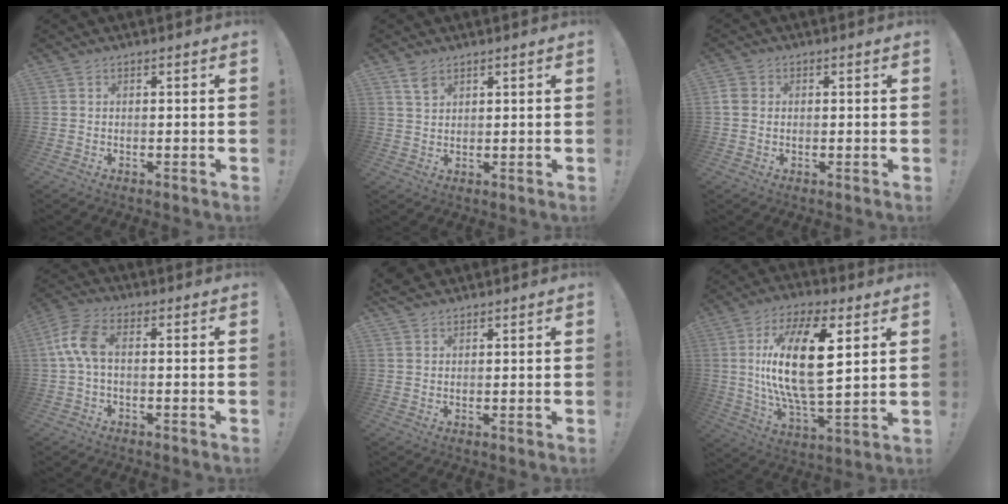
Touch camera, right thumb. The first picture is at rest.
{"total": 3.7, "force": [2.4, 2.3, 1.5], "torque": [-0.019, -0.013, 0.045]}
{"total": 3.3, "force": [0.1, 2.9, 1.5], "torque": [-0.033, 0.006, 0.002]}
{"total": 8.0, "force": [0.6, 3.8, 7.1], "torque": [-0.153, 0.009, 0.017]}
{"total": 2.3, "force": [2.0, 1.0, 0.5], "torque": [-0.011, -0.010, 0.039]}
{"total": 21.1, "force": [4.3, 8.3, 18.9], "torque": [-0.367, -0.010, 0.062]}